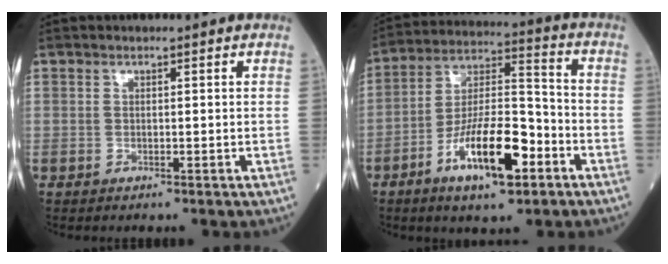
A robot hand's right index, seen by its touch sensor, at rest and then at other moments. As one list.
[{"total": 14.0, "force": [-6.4, 3.9, 11.8], "torque": [-0.223, 0.004, -0.112]}]